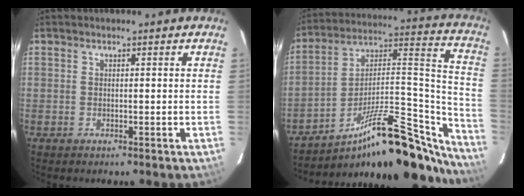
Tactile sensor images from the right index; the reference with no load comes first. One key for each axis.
{"total": 27.8, "fx": -22.2, "fy": 7.4, "fz": 14.9, "tx": -0.175, "ty": 0.041, "tz": -0.324}